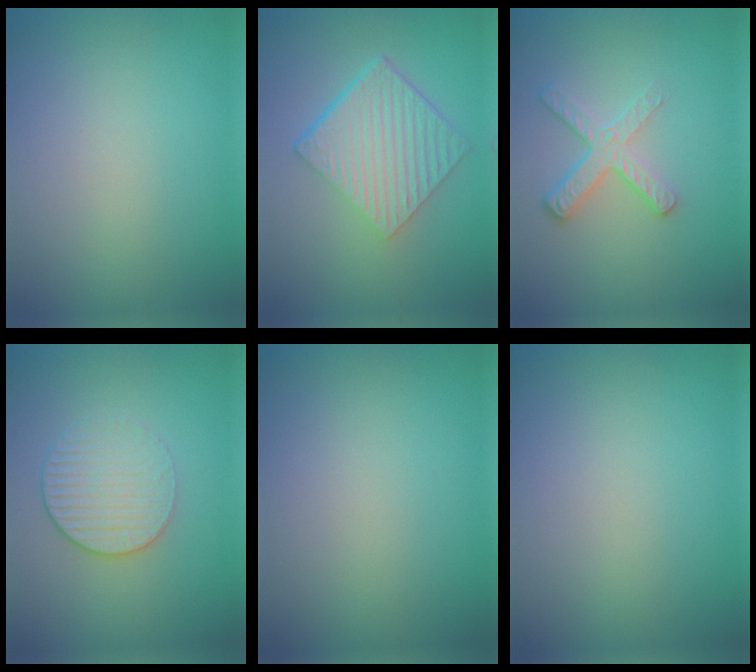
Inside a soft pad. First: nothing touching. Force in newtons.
{"total": 6.4, "press": 4.3, "slide": 4.8}
{"total": 2.8, "press": 2.5, "slide": 1.3}
{"total": 3.3, "press": 2.6, "slide": 1.9}
{"total": 0.0}
{"total": 0.0}